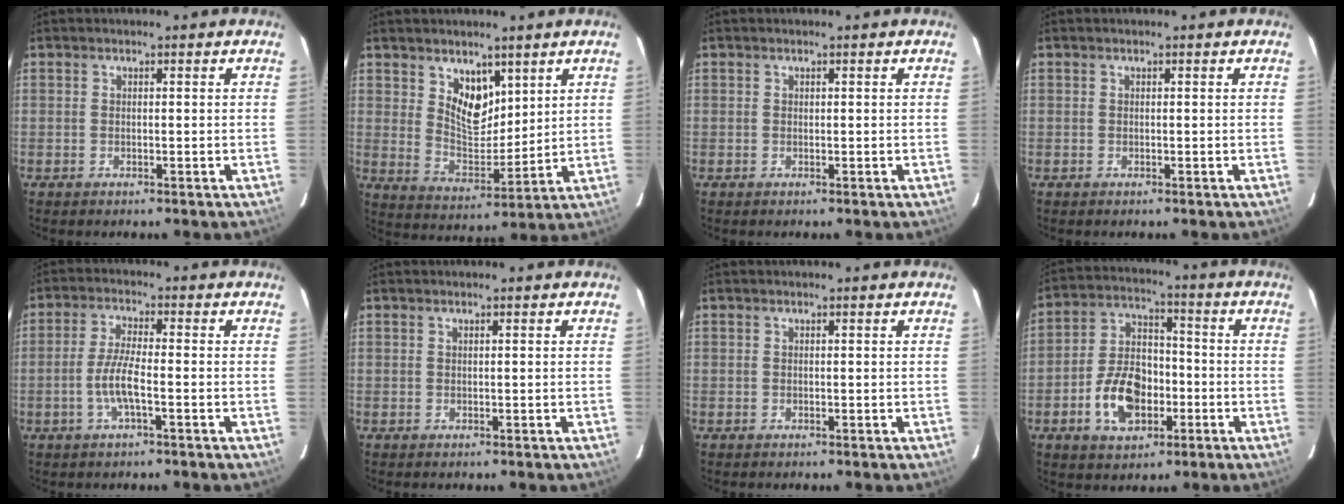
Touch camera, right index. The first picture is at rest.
{"total": 8.4, "force": [4.7, 4.9, 4.9], "torque": [-0.074, -0.006, 0.093]}
{"total": 0.0}
{"total": 0.0}
{"total": 5.6, "force": [-2.0, 0.6, 5.2], "torque": [-0.109, 0.000, -0.039]}
{"total": 0.0}
{"total": 0.0}
{"total": 12.0, "force": [-4.4, 7.6, 8.3], "torque": [-0.167, 0.019, -0.068]}